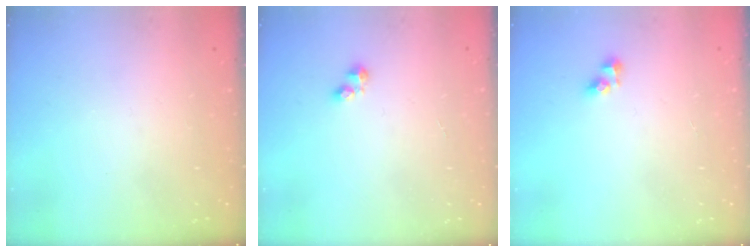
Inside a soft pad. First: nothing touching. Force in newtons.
{"total": 2.7, "press": 2.7, "slide": 0.4}
{"total": 5.0, "press": 5.0, "slide": 0.3}